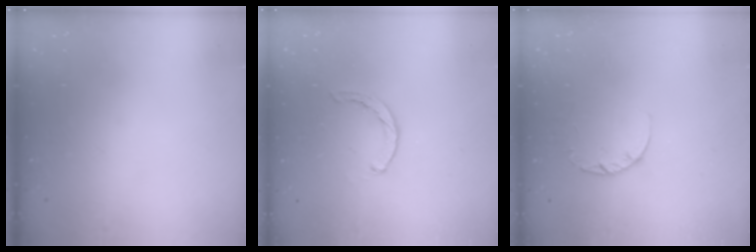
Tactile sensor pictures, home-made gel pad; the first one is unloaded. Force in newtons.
{"total": 1.1, "press": 1.1, "slide": 0.2}
{"total": 2.6, "press": 2.5, "slide": 0.4}